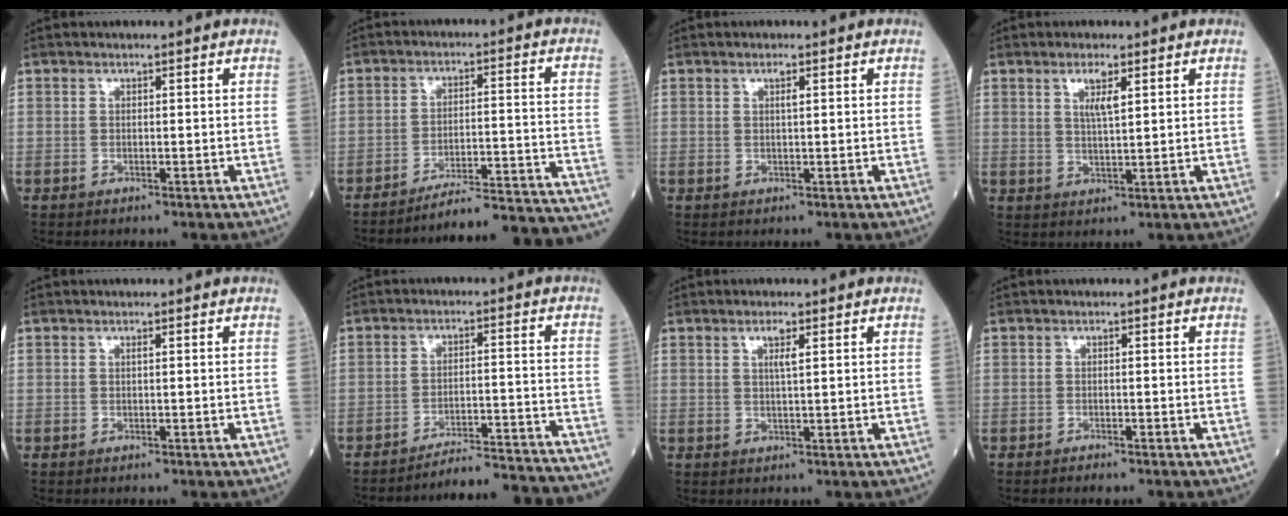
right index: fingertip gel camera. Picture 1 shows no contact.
{"total": 21.1, "force": [-20.4, -1.7, 5.1], "torque": [-0.014, -0.002, -0.267]}
{"total": 0.9, "force": [0.4, 0.1, 0.8], "torque": [-0.018, 0.001, 0.006]}
{"total": 3.4, "force": [1.6, 0.5, 2.9], "torque": [-0.057, 0.000, 0.029]}
{"total": 0.0}
{"total": 17.4, "force": [-17.1, -1.1, 3.1], "torque": [-0.018, -0.001, -0.223]}
{"total": 2.1, "force": [0.9, 0.1, 1.9], "torque": [-0.037, 0.000, 0.015]}
{"total": 1.1, "force": [-1.0, 0.2, 0.4], "torque": [-0.008, -0.001, -0.014]}